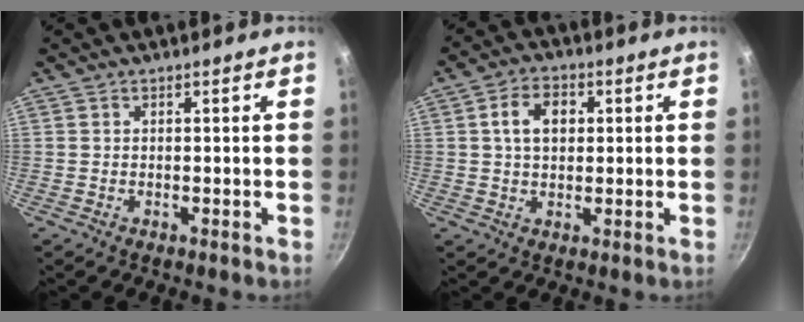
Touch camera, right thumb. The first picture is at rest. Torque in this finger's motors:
{"motor_torque": [-0.09, 1.42, 0.89, -0.11, 0.20]}